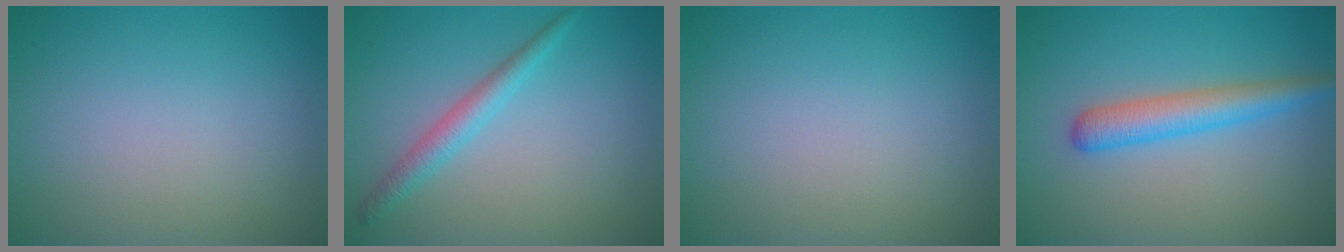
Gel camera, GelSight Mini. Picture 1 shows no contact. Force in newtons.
{"total": 2.2, "press": 2.2, "slide": 0.1}
{"total": 0.0}
{"total": 3.5, "press": 3.5, "slide": 0.1}